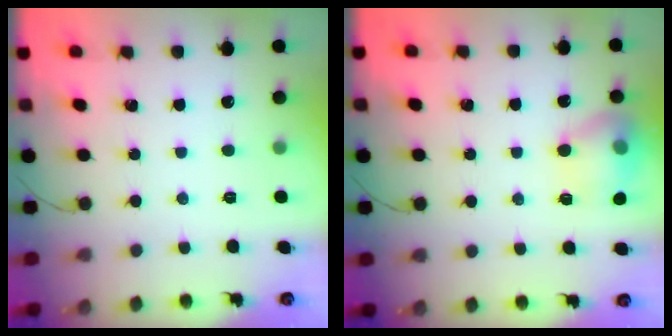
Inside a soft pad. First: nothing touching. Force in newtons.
{"total": 14.2, "press": 14.2, "slide": 1.2}